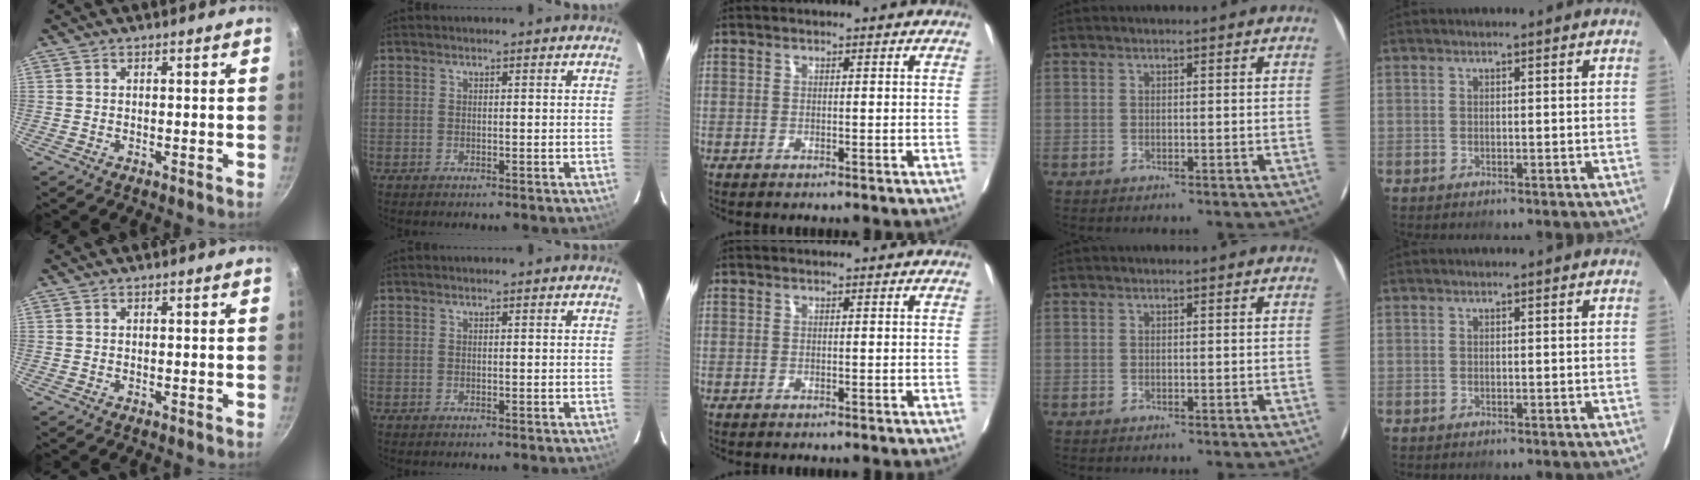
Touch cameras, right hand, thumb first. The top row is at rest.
{}